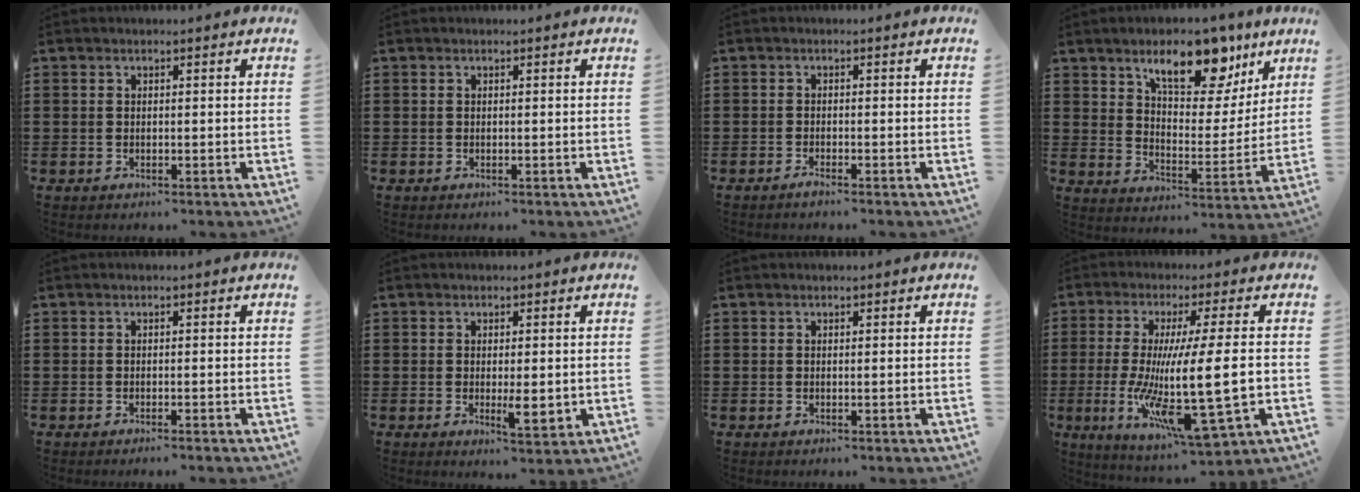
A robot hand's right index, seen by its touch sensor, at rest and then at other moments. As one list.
[{"total": 0.0}, {"total": 1.1, "force": [-1.0, 0.0, 0.5], "torque": [-0.010, -0.003, -0.019]}, {"total": 12.5, "force": [8.1, 5.3, 7.9], "torque": [-0.123, -0.025, 0.137]}, {"total": 0.6, "force": [-0.5, -0.1, 0.2], "torque": [-0.005, -0.002, -0.011]}, {"total": 3.9, "force": [-0.5, 1.3, 3.7], "torque": [-0.071, -0.001, -0.011]}, {"total": 0.0}, {"total": 16.9, "force": [-1.5, 3.1, 16.5], "torque": [-0.313, -0.018, -0.023]}]